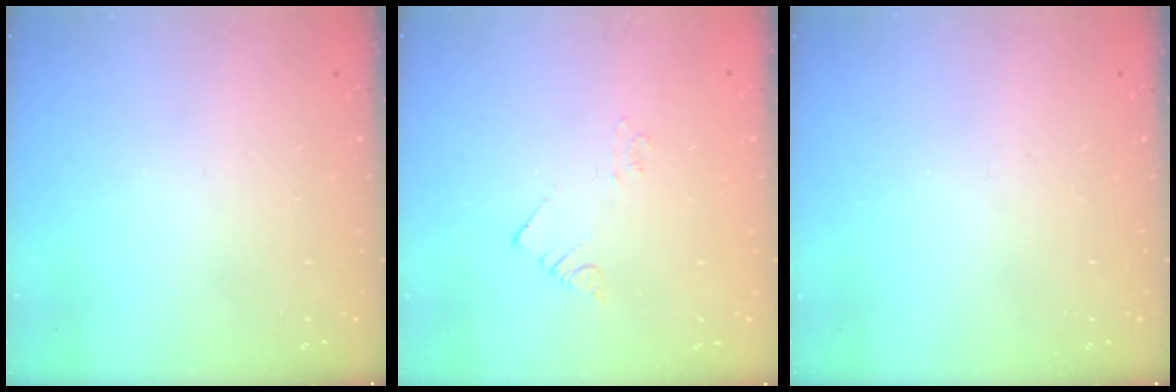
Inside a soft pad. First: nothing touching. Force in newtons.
{"total": 2.0, "press": 2.0, "slide": 0.4}
{"total": 0.0}